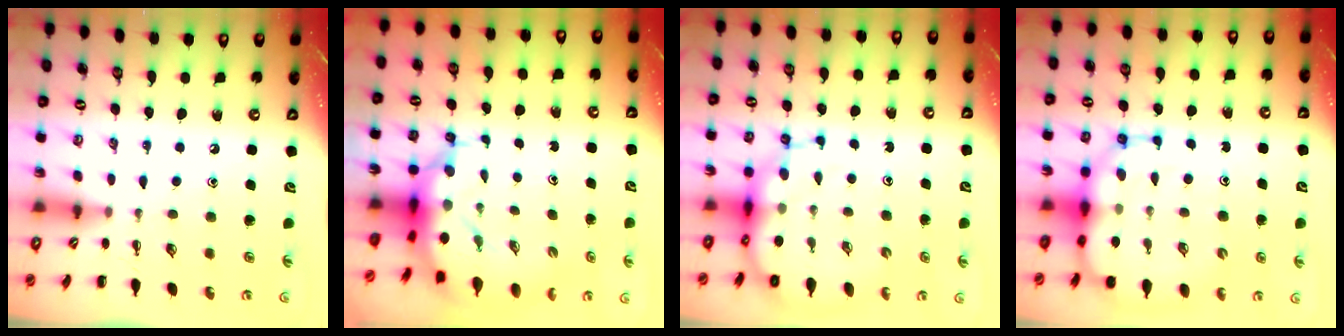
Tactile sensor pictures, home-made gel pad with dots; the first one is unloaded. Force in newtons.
{"total": 10.8, "press": 10.4, "slide": 2.8}
{"total": 11.6, "press": 11.2, "slide": 3.2}
{"total": 14.3, "press": 13.7, "slide": 3.8}